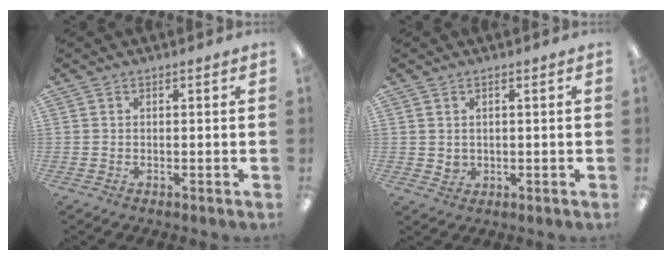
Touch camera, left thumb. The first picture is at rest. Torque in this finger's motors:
{"motor_torque": [-0.12, 0.11, 0.01, -0.03, -0.04]}